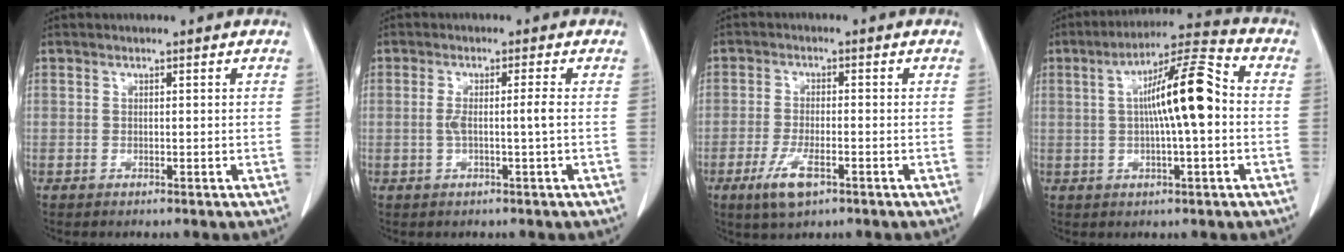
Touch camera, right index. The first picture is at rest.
{"total": 2.9, "force": [-0.3, -0.4, 2.9], "torque": [-0.057, 0.001, -0.004]}
{"total": 5.5, "force": [-2.8, 1.5, 4.5], "torque": [-0.092, -0.008, -0.044]}
{"total": 11.8, "force": [0.5, 1.3, 11.7], "torque": [-0.196, 0.023, 0.001]}